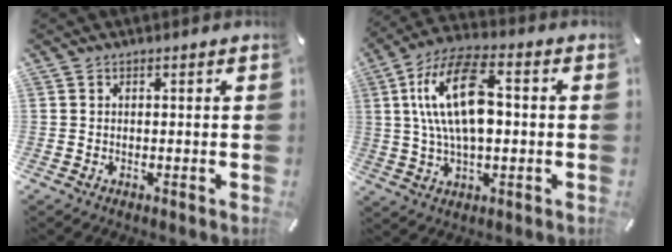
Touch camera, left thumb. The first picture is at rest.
{"total": 16.3, "force": [2.0, 8.3, 13.9], "torque": [-0.286, 0.001, 0.031]}